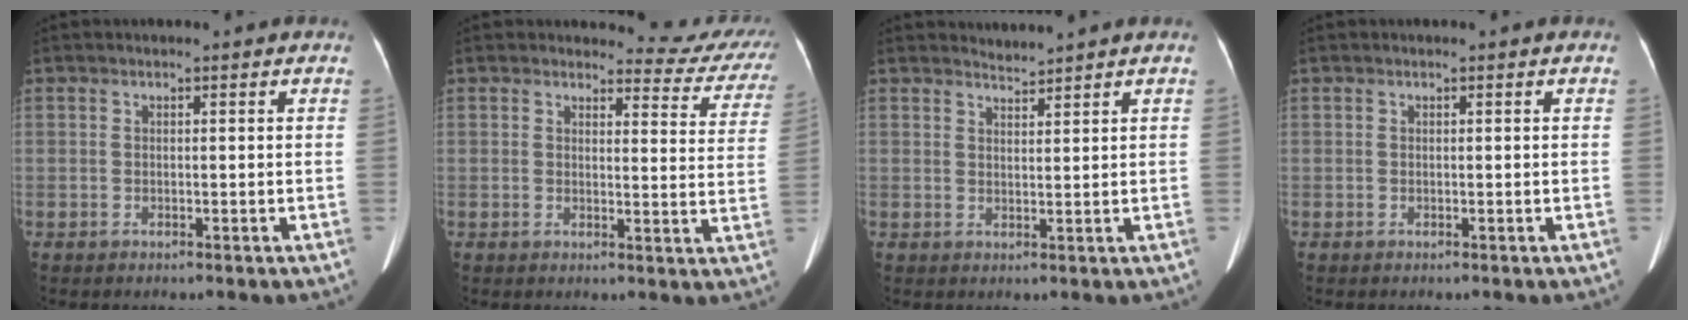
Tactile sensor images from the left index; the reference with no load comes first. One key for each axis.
{"total": 9.9, "fx": 9.7, "fy": 2.1, "fz": -0.5, "tx": 0.036, "ty": -0.059, "tz": 0.077}
{"total": 1.8, "fx": 1.7, "fy": -0.5, "fz": -0.4, "tx": -0.004, "ty": -0.003, "tz": 0.036}
{"total": 0.0}